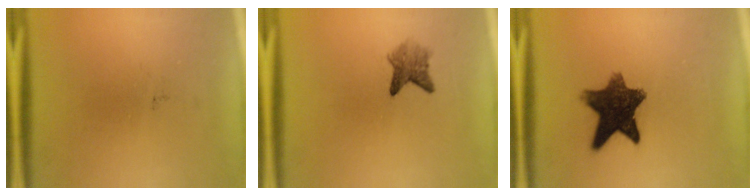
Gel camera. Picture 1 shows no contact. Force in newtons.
{"total": 2.9}
{"total": 10.8}